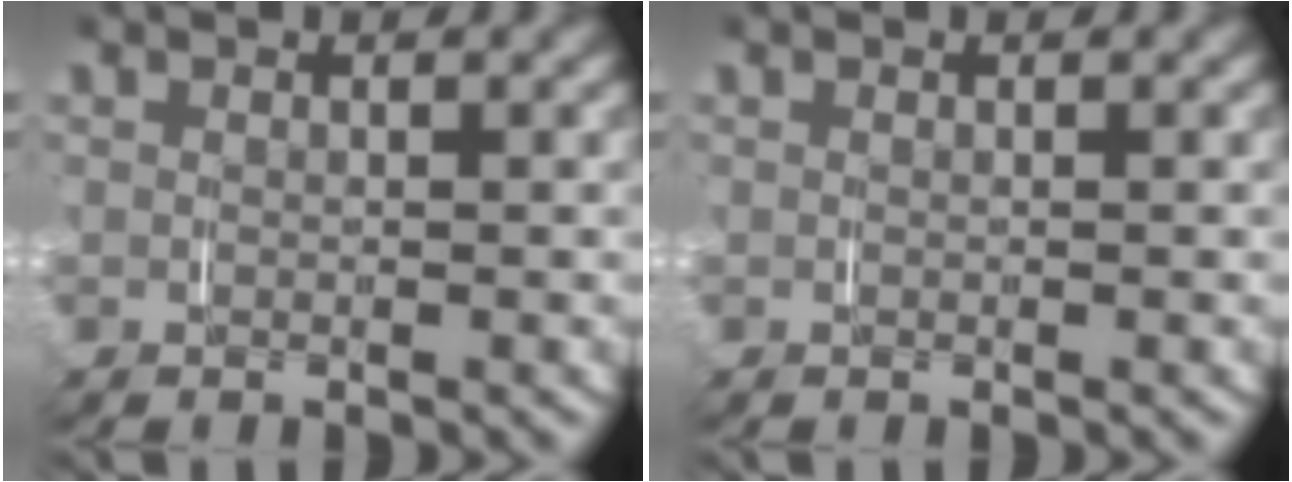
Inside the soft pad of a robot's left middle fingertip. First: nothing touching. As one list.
[{"total": 0.0}]